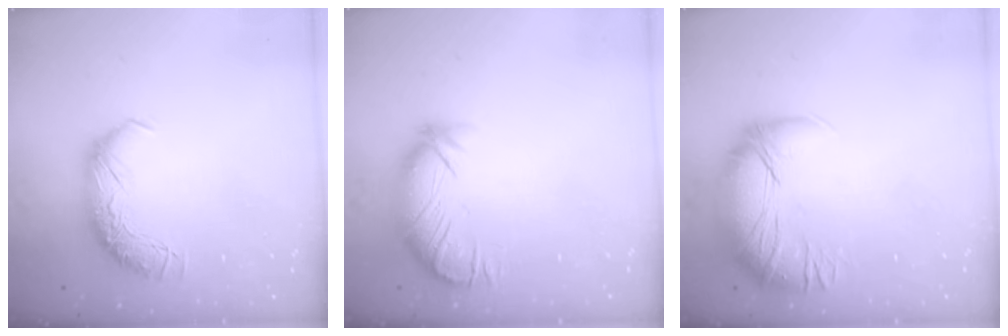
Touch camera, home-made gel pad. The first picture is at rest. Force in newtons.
{"total": 3.9, "press": 3.3, "slide": 2.0}
{"total": 2.7, "press": 0.4, "slide": 2.7}